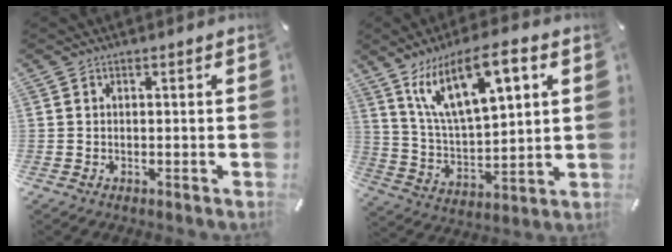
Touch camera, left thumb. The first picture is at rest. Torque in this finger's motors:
{"motor_torque": [2.52, 2.48, 1.89, -0.88, 0.21]}